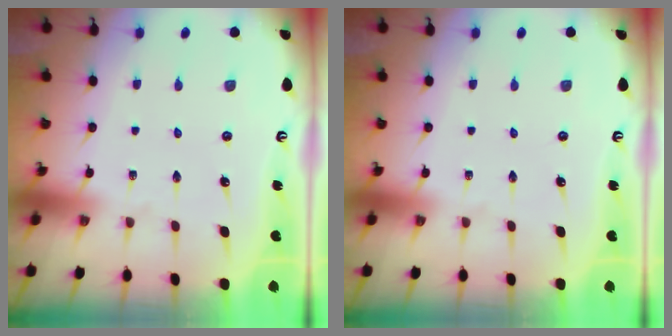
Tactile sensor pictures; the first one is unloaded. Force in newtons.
{"total": 0.0}